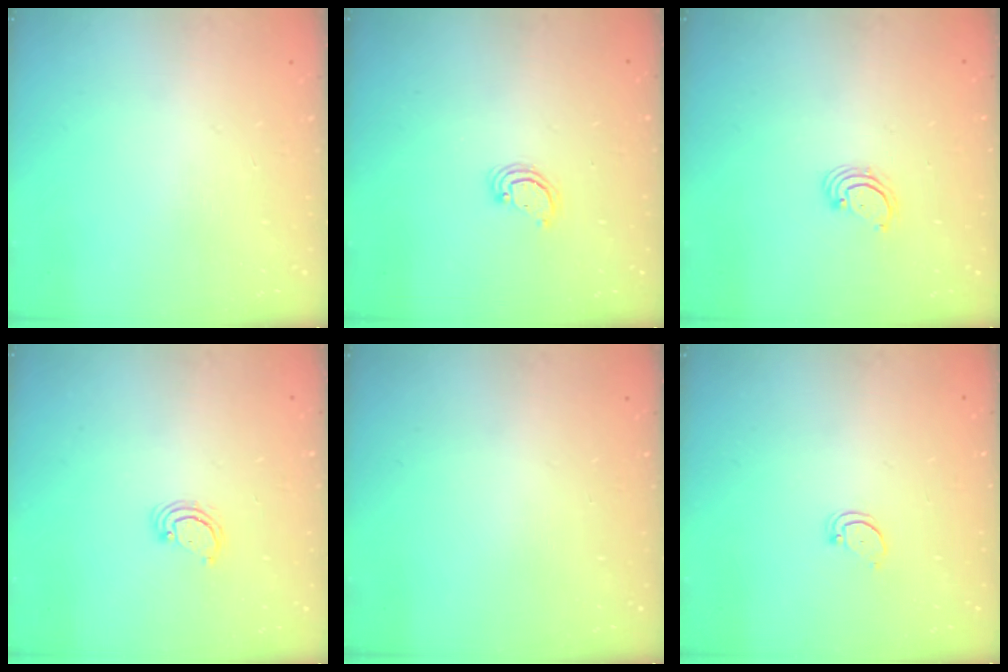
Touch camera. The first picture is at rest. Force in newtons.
{"total": 3.0, "press": 2.9, "slide": 0.3}
{"total": 2.5, "press": 2.5, "slide": 0.3}
{"total": 3.2, "press": 3.1, "slide": 0.3}
{"total": 0.0}
{"total": 2.5, "press": 2.5, "slide": 0.2}